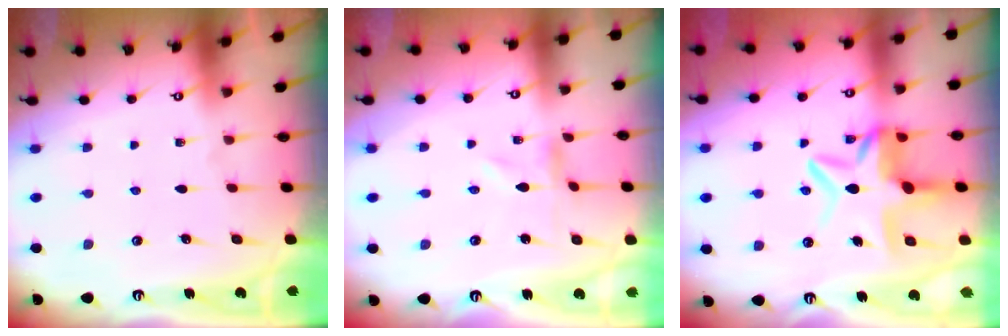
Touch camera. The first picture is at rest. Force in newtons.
{"total": 0.0}
{"total": 10.8, "press": 10.6, "slide": 2.0}